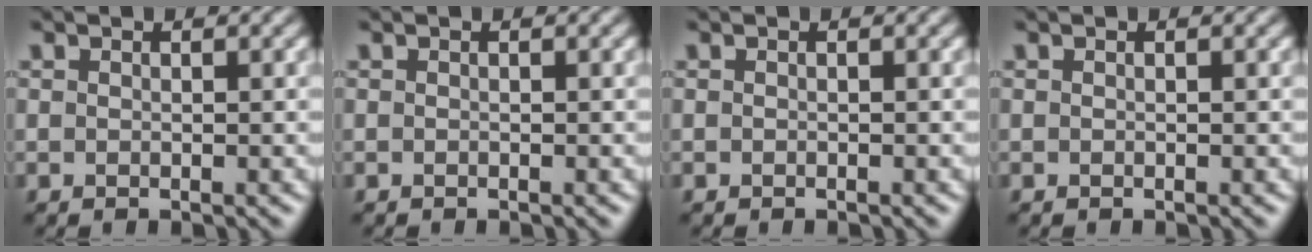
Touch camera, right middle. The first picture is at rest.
{"total": 0.0}
{"total": 0.0}
{"total": 0.0}